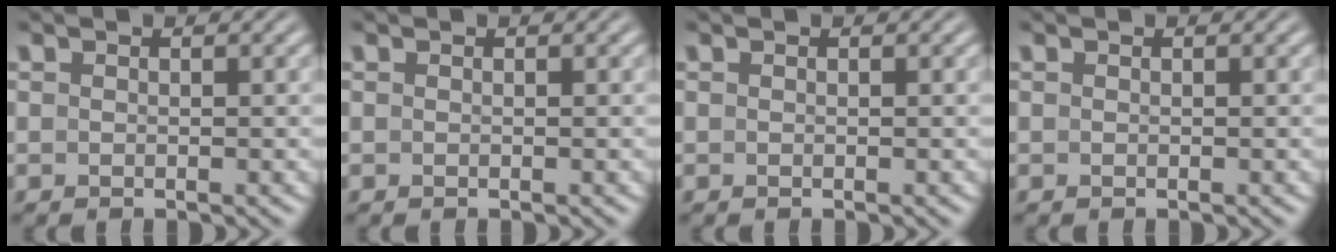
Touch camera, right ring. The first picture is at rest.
{"total": 0.0}
{"total": 0.0}
{"total": 0.0}